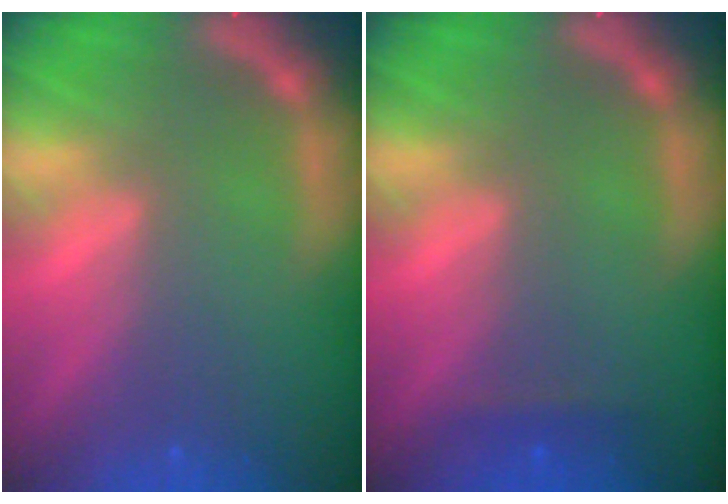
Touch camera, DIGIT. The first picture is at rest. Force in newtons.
{"total": 0.9}